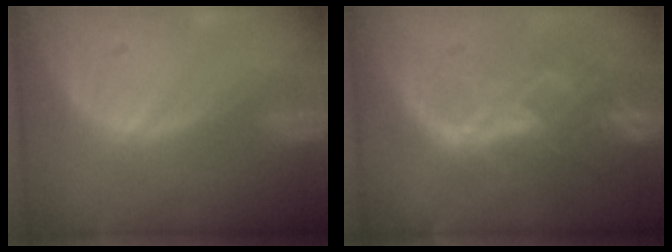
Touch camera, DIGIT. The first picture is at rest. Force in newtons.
{"total": 8.9, "press": 7.6, "slide": 4.8}